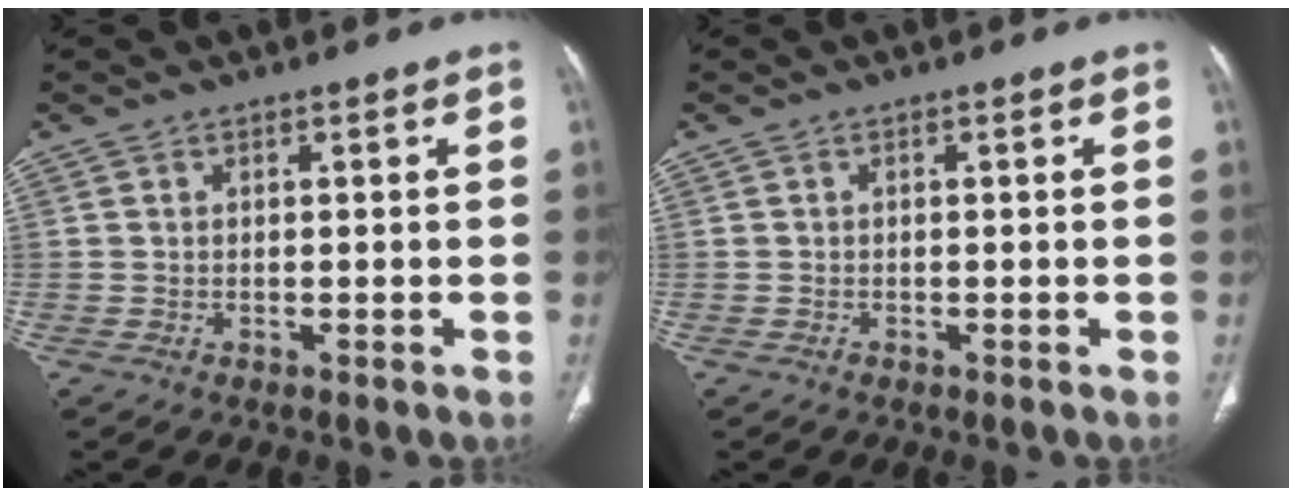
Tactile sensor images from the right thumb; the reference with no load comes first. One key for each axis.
{"total": 0.0}